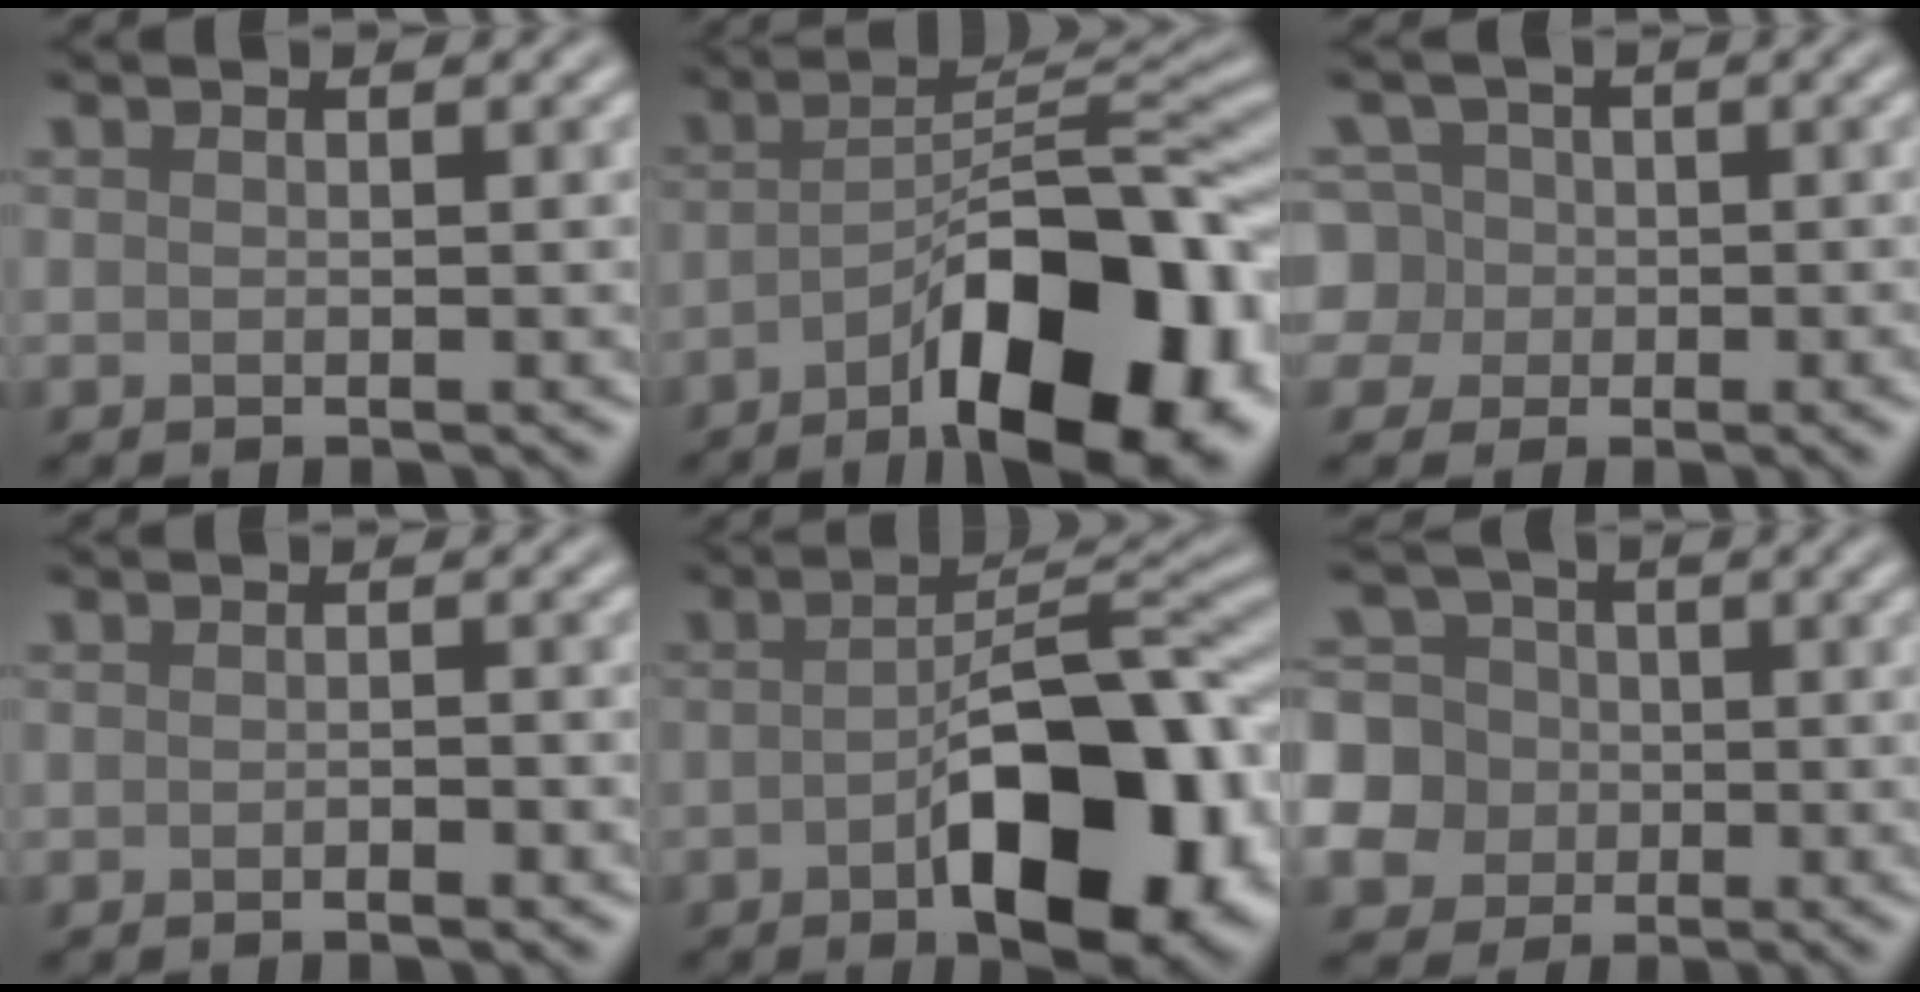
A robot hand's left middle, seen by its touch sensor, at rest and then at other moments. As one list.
[{"total": 13.7, "force": [-6.8, 4.5, 11.0], "torque": [-0.156, 0.006, -0.100]}, {"total": 6.1, "force": [-0.8, 5.8, 1.7], "torque": [-0.030, 0.029, -0.048]}, {"total": 1.0, "force": [-0.8, 0.1, 0.6], "torque": [-0.006, -0.003, -0.008]}, {"total": 12.0, "force": [-4.3, 4.9, 10.0], "torque": [-0.140, 0.001, -0.068]}, {"total": 10.8, "force": [-2.5, 10.2, 2.5], "torque": [-0.079, -0.001, -0.064]}]